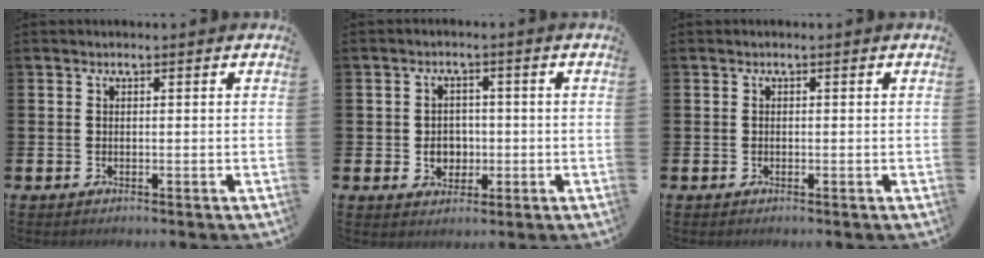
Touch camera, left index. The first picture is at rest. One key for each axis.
{"total": 3.4, "fx": -0.5, "fy": 3.0, "fz": 1.6, "tx": -0.023, "ty": 0.001, "tz": -0.017}
{"total": 0.0}